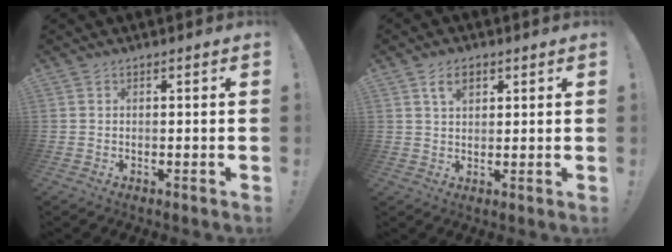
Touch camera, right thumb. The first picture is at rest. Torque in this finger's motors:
{"motor_torque": [0.03, 0.05, 0.19, 0.40, 0.01]}